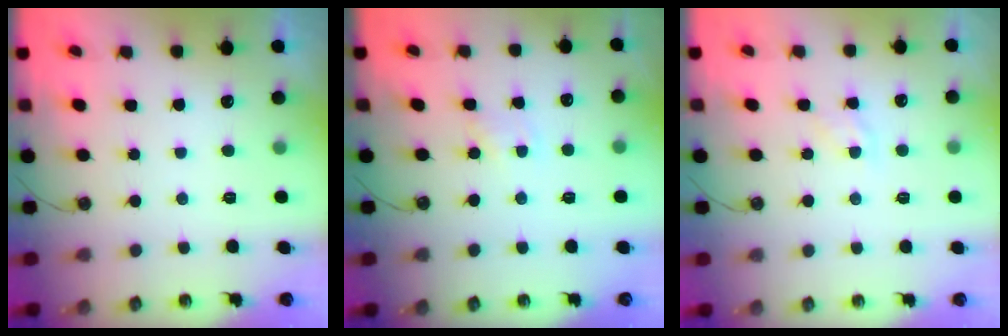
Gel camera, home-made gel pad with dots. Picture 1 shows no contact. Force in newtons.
{"total": 2.0, "press": 2.0, "slide": 0.2}
{"total": 6.9, "press": 6.8, "slide": 0.7}